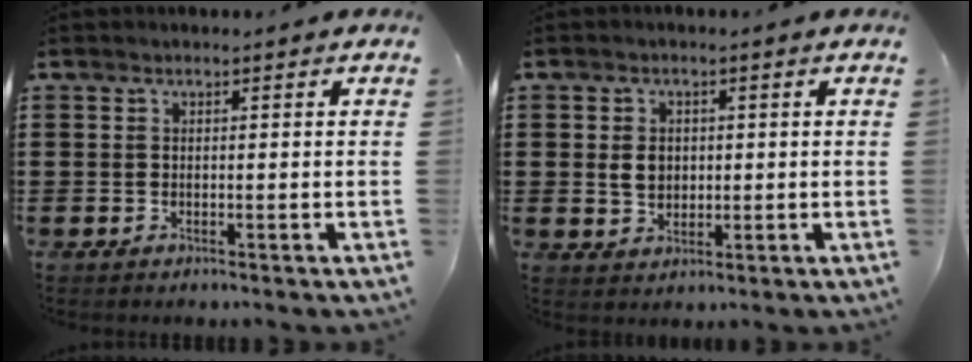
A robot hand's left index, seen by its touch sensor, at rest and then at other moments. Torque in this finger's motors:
{"motor_torque": [0.97, 0.69, 0.49, 0.04]}